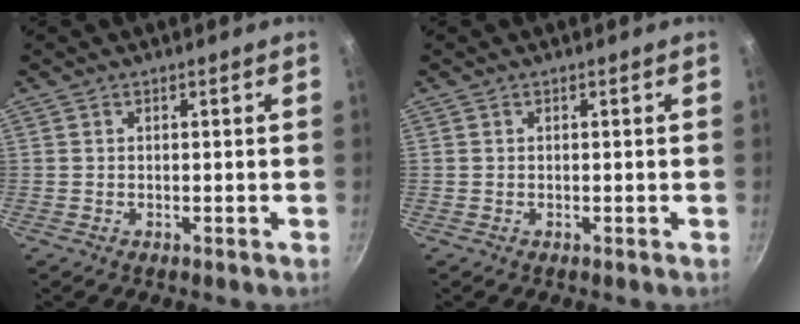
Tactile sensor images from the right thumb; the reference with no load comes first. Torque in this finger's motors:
{"motor_torque": [-0.06, 0.00, 0.00, 0.00, -0.01]}